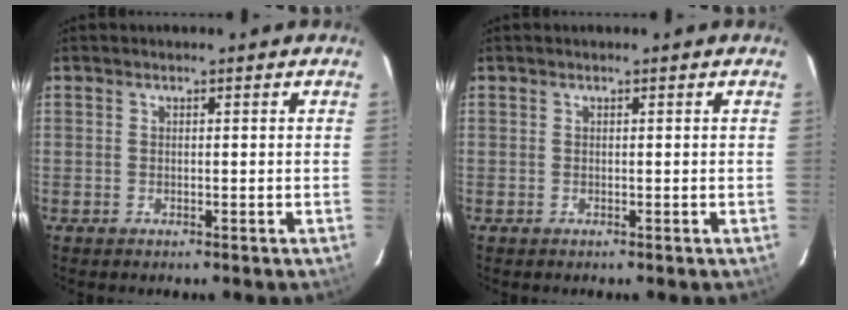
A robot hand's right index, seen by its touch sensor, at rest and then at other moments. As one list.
[{"total": 0.0}]